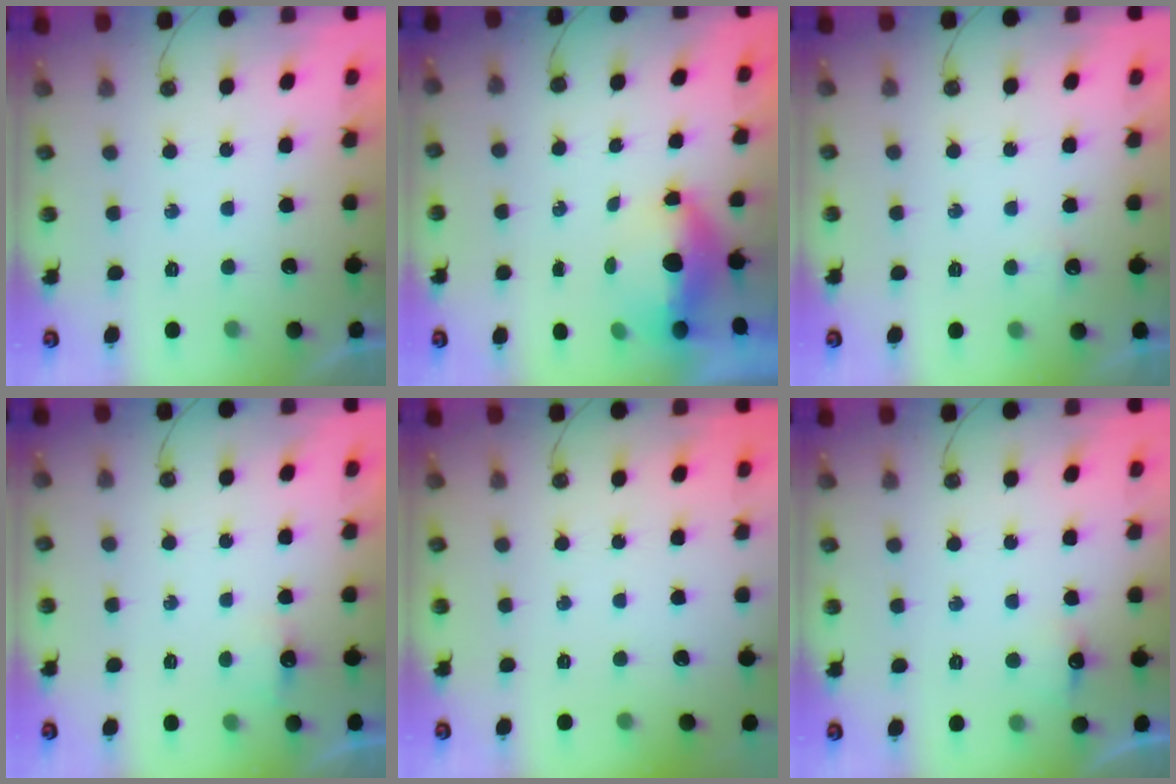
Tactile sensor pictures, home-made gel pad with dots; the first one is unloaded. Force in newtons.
{"total": 11.4, "press": 6.5, "slide": 9.4}
{"total": 2.2, "press": 2.1, "slide": 0.4}
{"total": 2.8, "press": 2.7, "slide": 0.4}
{"total": 0.0}
{"total": 4.9, "press": 4.8, "slide": 1.0}